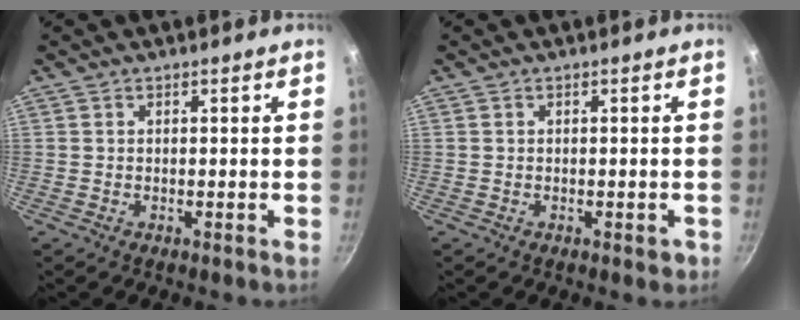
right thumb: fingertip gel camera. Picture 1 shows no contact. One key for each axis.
{"total": 1.2, "fx": -0.4, "fy": 0.7, "fz": 0.9, "tx": -0.002, "ty": 0.003, "tz": -0.005}